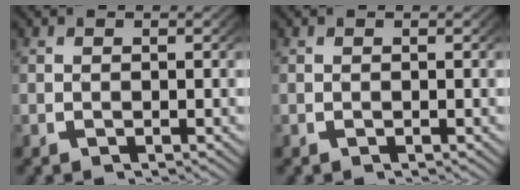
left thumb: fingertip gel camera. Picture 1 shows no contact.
{"total": 0.0}